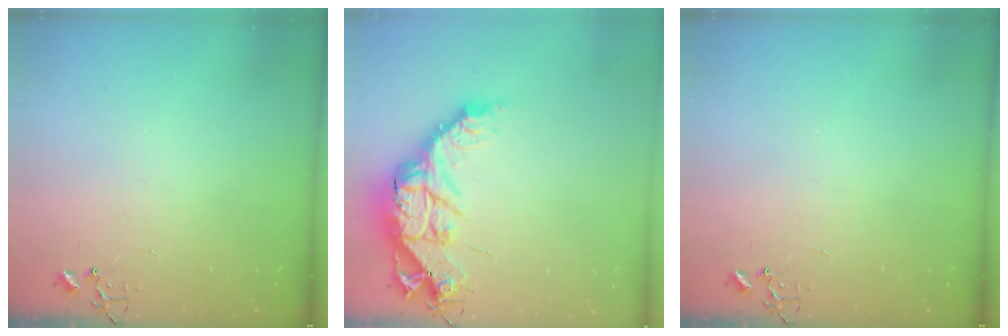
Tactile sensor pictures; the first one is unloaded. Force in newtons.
{"total": 16.2, "press": 16.2, "slide": 1.5}
{"total": 0.0}